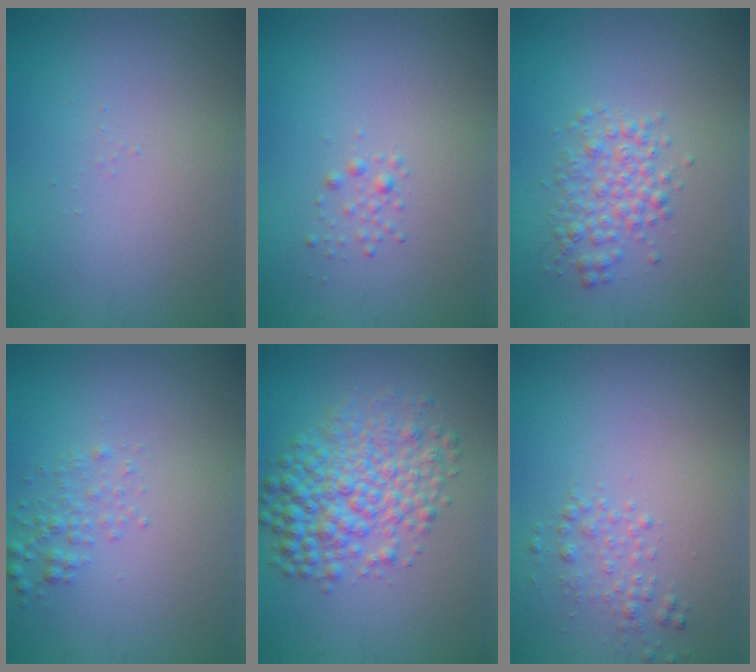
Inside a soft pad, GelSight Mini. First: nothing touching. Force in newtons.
{"total": 0.9, "press": 0.9, "slide": 0.0}
{"total": 2.8, "press": 2.8, "slide": 0.0}
{"total": 1.5, "press": 1.5, "slide": 0.0}
{"total": 6.2, "press": 6.2, "slide": 0.0}
{"total": 1.6, "press": 1.6, "slide": 0.1}